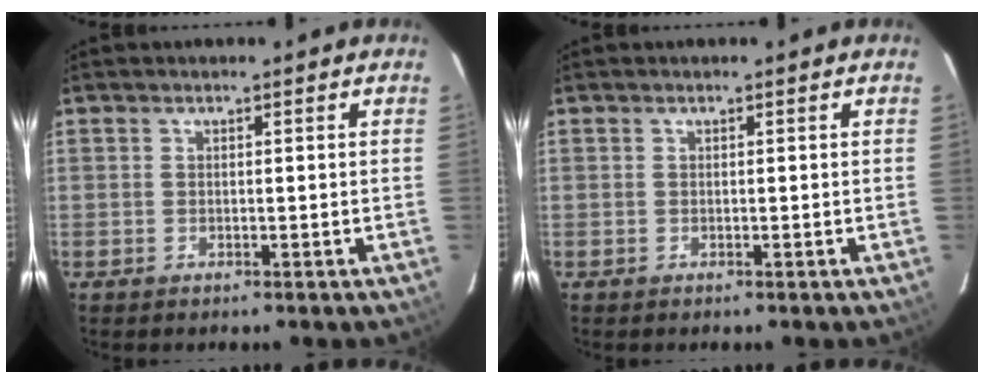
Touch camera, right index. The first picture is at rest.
{"total": 0.0}